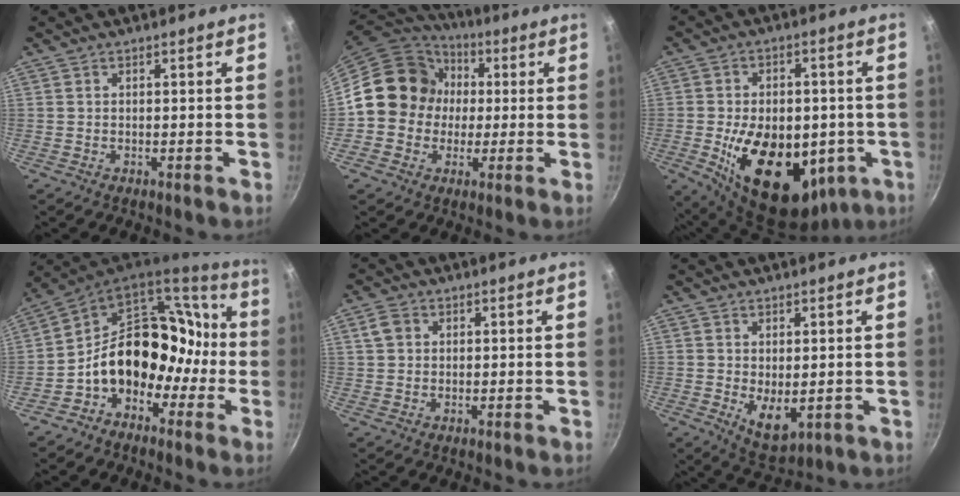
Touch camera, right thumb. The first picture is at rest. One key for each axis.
{"total": 14.5, "fx": 1.0, "fy": 13.0, "fz": 6.2, "tx": -0.068, "ty": 0.024, "tz": 0.002}
{"total": 22.8, "fx": -4.7, "fy": 14.2, "fz": 17.1, "tx": -0.246, "ty": -0.003, "tz": -0.051}
{"total": 18.7, "fx": -4.5, "fy": 14.7, "fz": 10.8, "tx": -0.103, "ty": 0.091, "tz": -0.077}
{"total": 3.0, "fx": 1.0, "fy": 2.4, "fz": 1.5, "tx": -0.022, "ty": 0.002, "tz": 0.014}
{"total": 6.3, "fx": 0.0, "fy": 3.5, "fz": 5.3, "tx": -0.069, "ty": -0.019, "tz": 0.014}